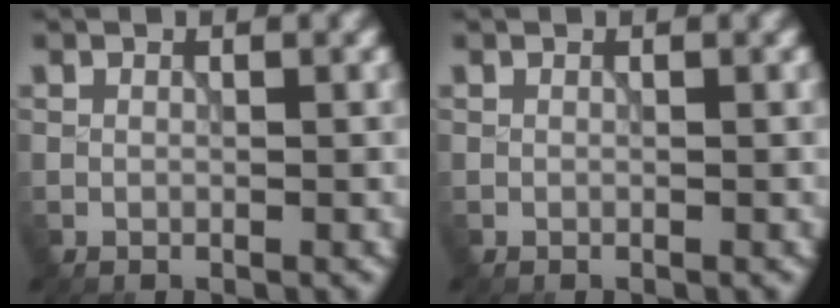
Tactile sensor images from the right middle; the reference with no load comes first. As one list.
[{"total": 0.0}]